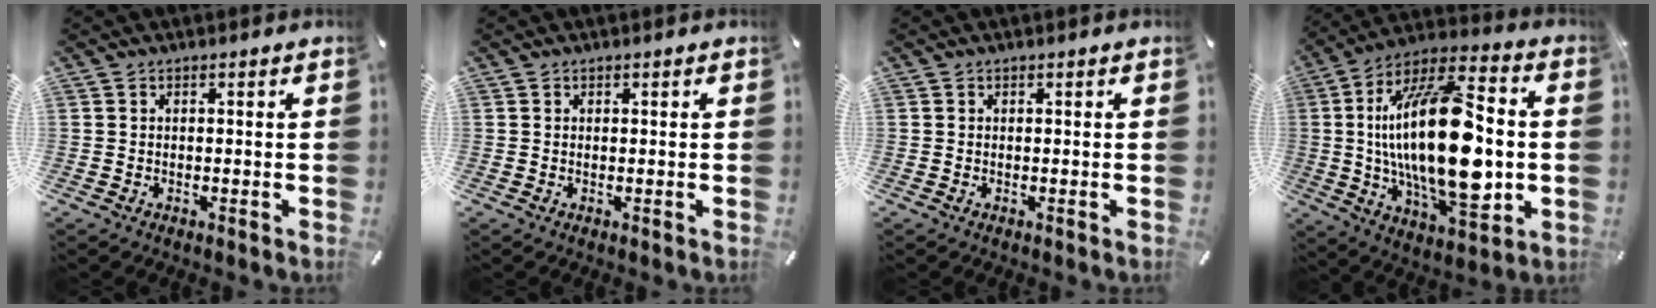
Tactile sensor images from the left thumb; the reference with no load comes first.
{"total": 0.0}
{"total": 0.0}
{"total": 31.5, "force": [-0.8, 14.4, 28.0], "torque": [-0.546, -0.018, -0.017]}